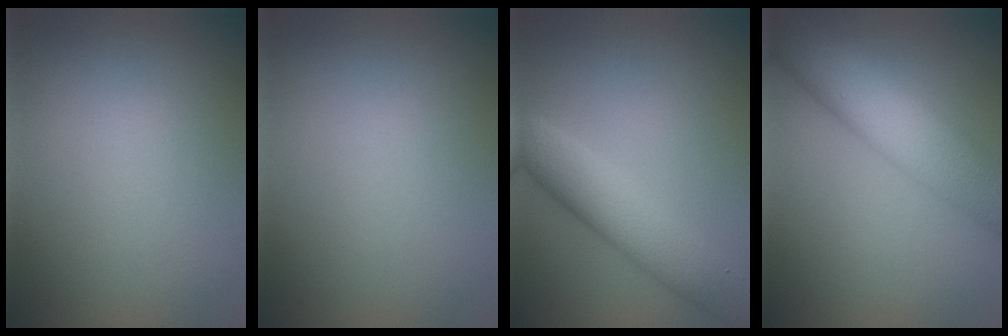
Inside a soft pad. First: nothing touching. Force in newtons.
{"total": 0.0}
{"total": 6.4, "press": 6.4, "slide": 0.3}
{"total": 7.7, "press": 7.7, "slide": 0.2}